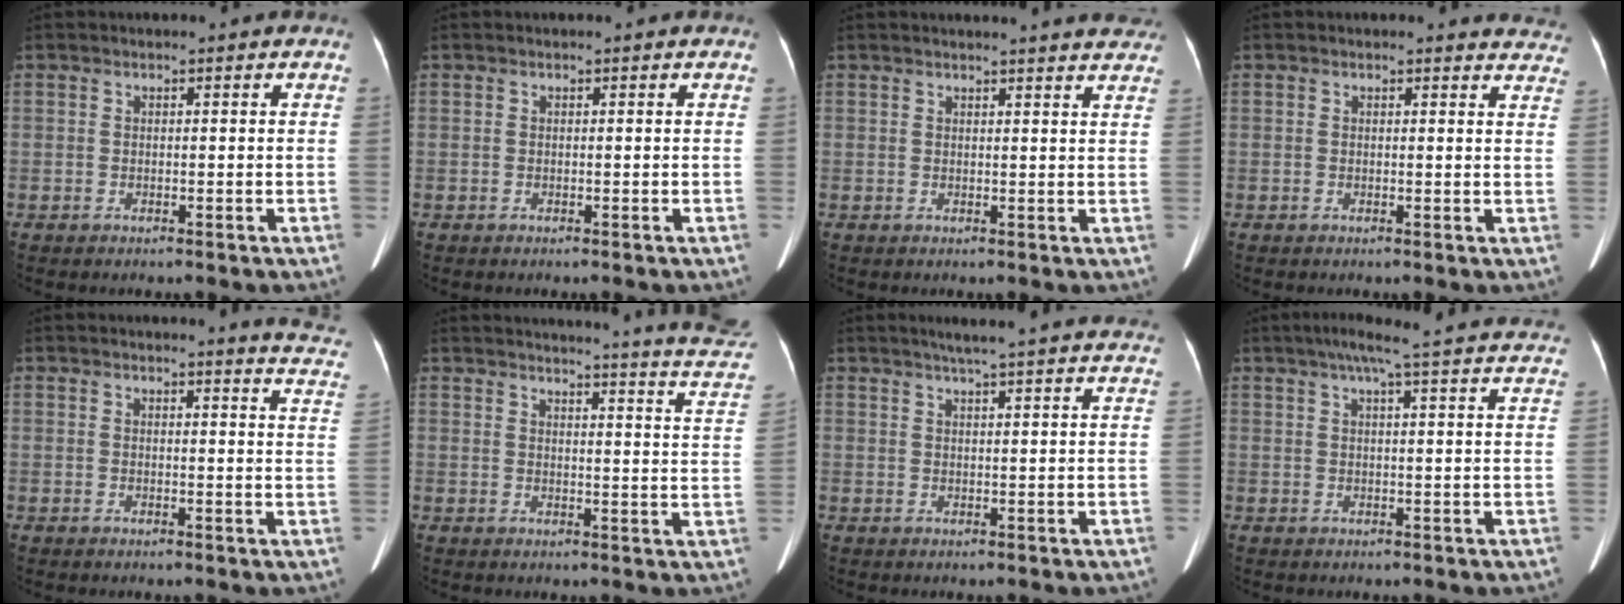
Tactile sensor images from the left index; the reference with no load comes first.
{"total": 0.0}
{"total": 10.8, "force": [10.2, 1.0, 3.3], "torque": [-0.028, -0.009, 0.095]}
{"total": 5.6, "force": [5.3, 1.7, 0.2], "torque": [0.027, -0.024, 0.016]}
{"total": 8.4, "force": [8.3, -0.1, 1.6], "torque": [0.001, -0.071, 0.054]}
{"total": 21.3, "force": [20.3, 0.4, 6.6], "torque": [-0.078, -0.095, 0.207]}
{"total": 14.5, "force": [12.8, 0.3, 6.8], "torque": [-0.100, 0.016, 0.152]}
{"total": 20.0, "force": [17.5, 0.3, 9.7], "torque": [-0.145, 0.017, 0.212]}